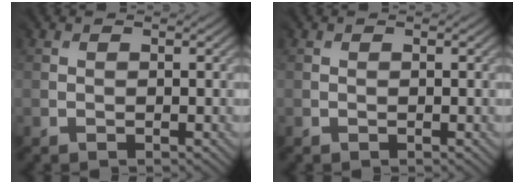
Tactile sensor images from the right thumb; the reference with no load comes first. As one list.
[{"total": 0.0}]